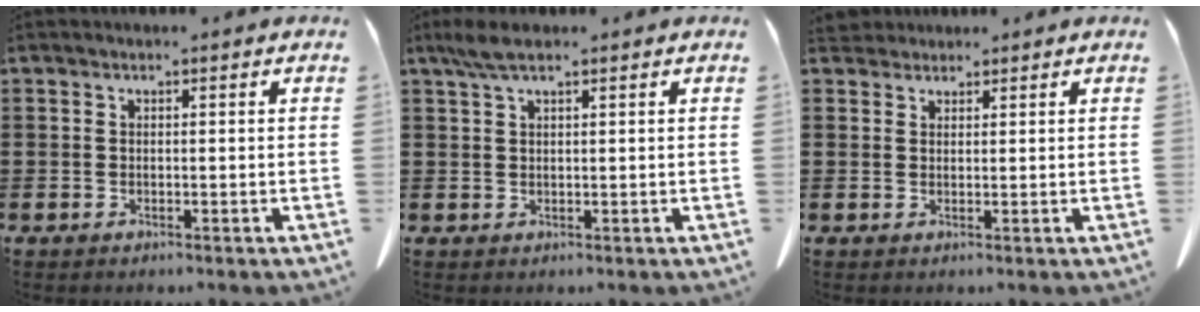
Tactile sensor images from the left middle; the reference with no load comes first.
{"total": 3.2, "force": [1.9, 0.7, 2.4], "torque": [-0.051, 0.001, 0.036]}
{"total": 2.4, "force": [2.2, 0.9, 0.4], "torque": [-0.015, 0.002, 0.045]}